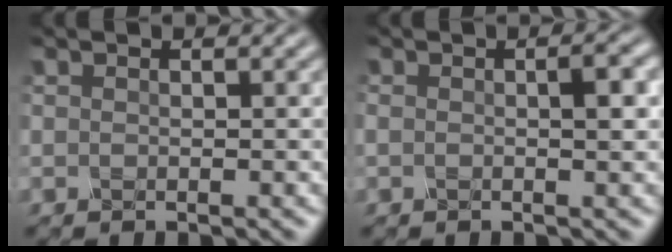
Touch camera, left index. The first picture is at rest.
{"total": 2.1, "force": [0.1, 0.5, 2.1], "torque": [-0.033, 0.005, -0.001]}